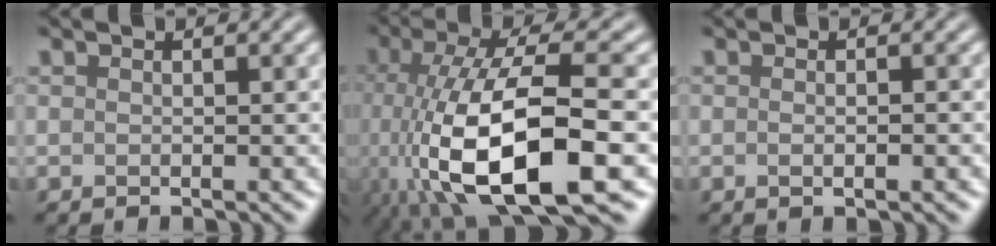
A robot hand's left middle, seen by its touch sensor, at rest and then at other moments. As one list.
[{"total": 13.1, "force": [-4.3, 4.3, 11.6], "torque": [-0.222, -0.009, -0.079]}, {"total": 2.3, "force": [0.2, 1.2, 2.0], "torque": [-0.001, 0.011, -0.014]}]